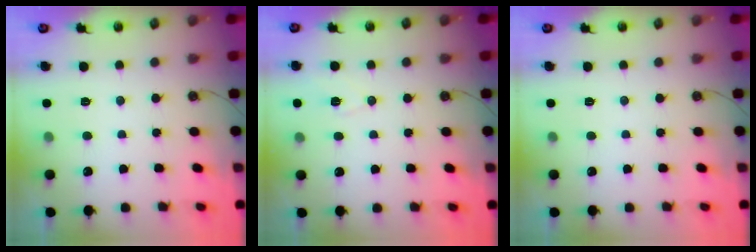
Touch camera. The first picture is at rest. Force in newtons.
{"total": 5.1, "press": 4.7, "slide": 2.0}
{"total": 0.0}